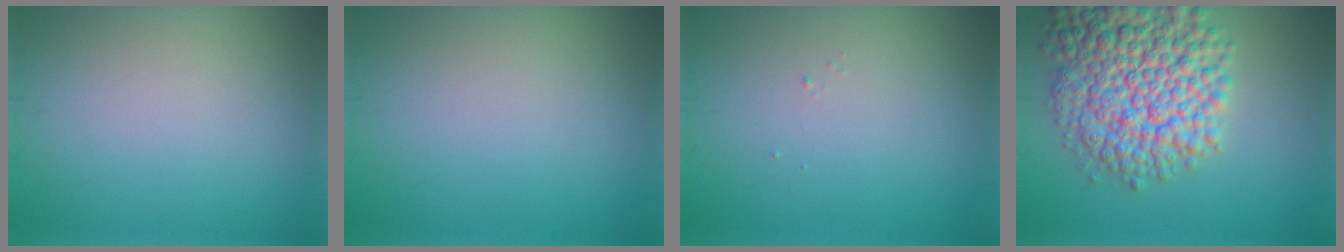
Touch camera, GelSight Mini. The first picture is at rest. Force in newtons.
{"total": 0.0}
{"total": 0.0}
{"total": 11.0, "press": 11.0, "slide": 0.4}